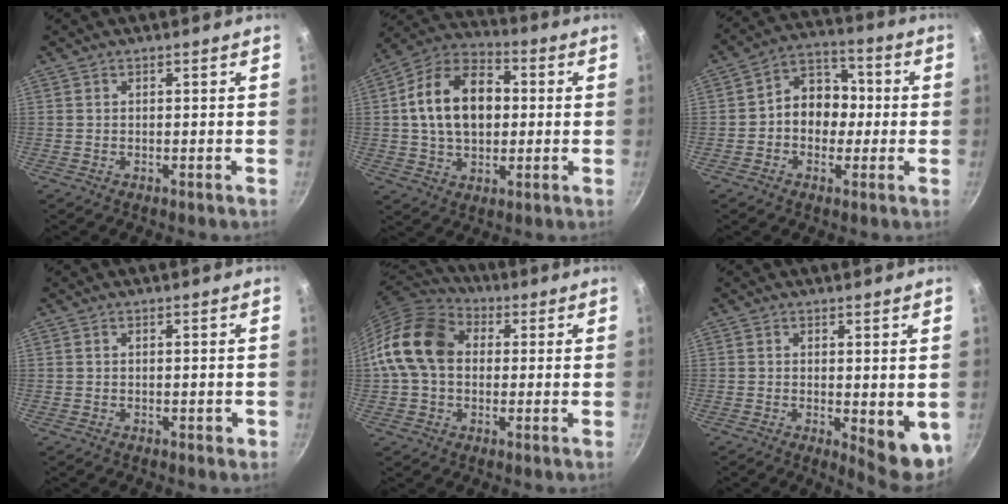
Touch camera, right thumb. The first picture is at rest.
{"total": 16.5, "force": [1.5, 11.3, 12.0], "torque": [-0.170, 0.026, 0.012]}
{"total": 10.1, "force": [-0.6, 8.1, 5.9], "torque": [-0.037, 0.033, -0.028]}
{"total": 1.2, "force": [-0.3, 0.7, 0.8], "torque": [-0.006, 0.005, -0.004]}
{"total": 15.0, "force": [1.3, 11.3, 9.7], "torque": [-0.153, 0.028, 0.007]}
{"total": 7.3, "force": [-0.5, 2.8, 6.7], "torque": [-0.074, -0.008, 0.000]}